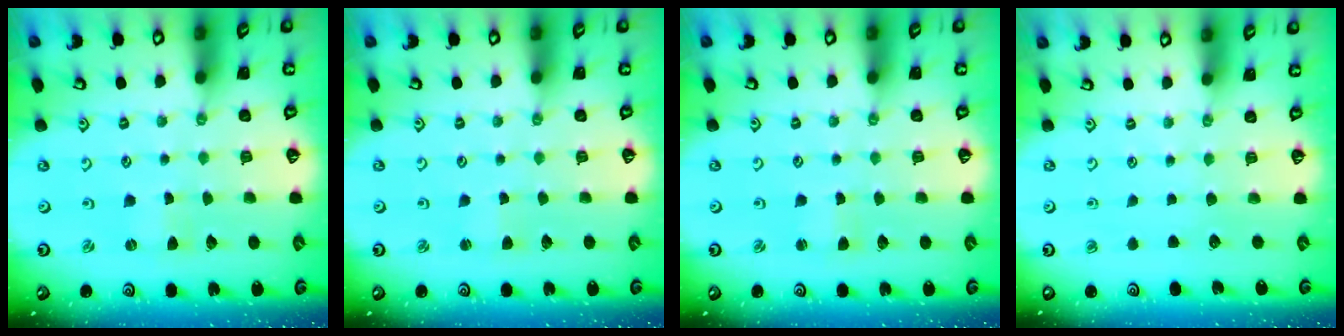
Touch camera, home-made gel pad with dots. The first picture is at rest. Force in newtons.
{"total": 1.8, "press": 1.8, "slide": 0.2}
{"total": 1.9, "press": 1.9, "slide": 0.3}
{"total": 0.0}